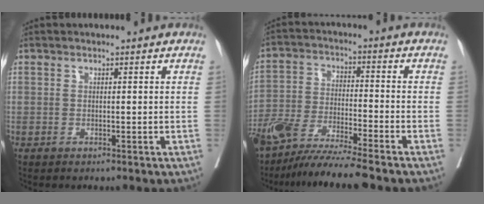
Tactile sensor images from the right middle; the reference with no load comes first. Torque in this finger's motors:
{"motor_torque": [0.22, -0.89, 0.43, 0.13]}